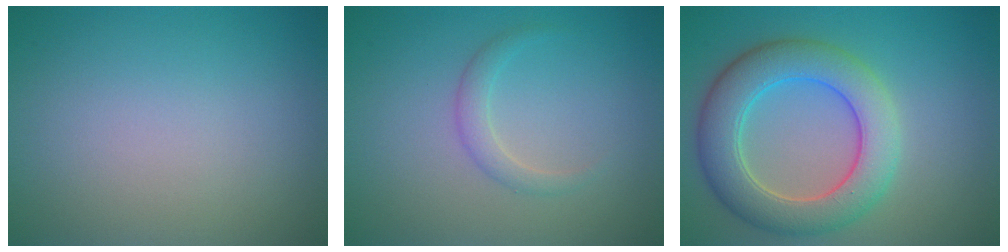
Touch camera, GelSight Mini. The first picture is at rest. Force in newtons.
{"total": 1.5, "press": 1.5, "slide": 0.1}
{"total": 7.0, "press": 7.0, "slide": 0.2}